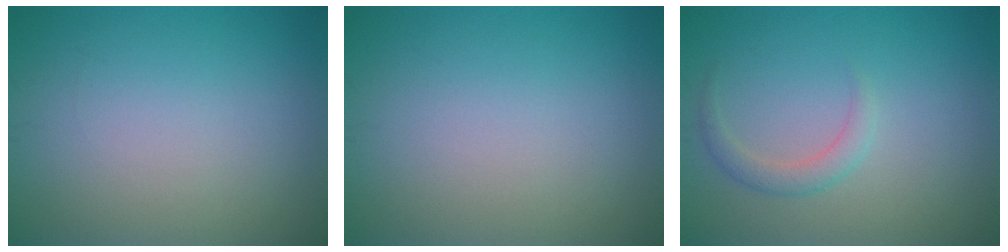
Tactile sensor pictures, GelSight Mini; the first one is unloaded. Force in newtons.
{"total": 0.0}
{"total": 1.7, "press": 1.7, "slide": 0.1}